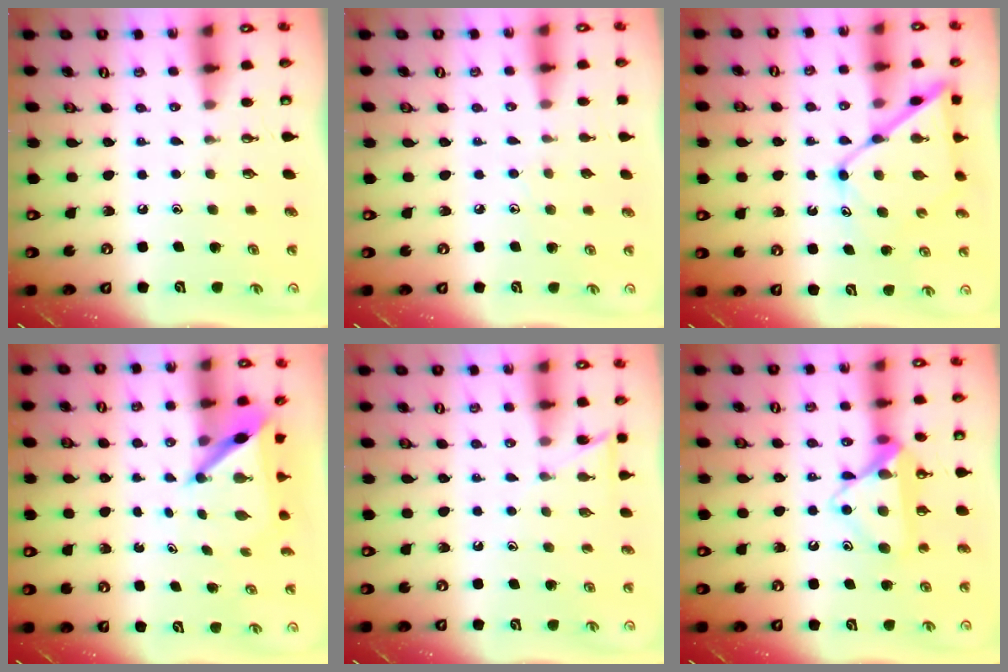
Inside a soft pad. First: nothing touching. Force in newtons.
{"total": 4.2, "press": 4.2, "slide": 0.4}
{"total": 14.1, "press": 14.1, "slide": 1.1}
{"total": 5.1, "press": 5.1, "slide": 0.5}
{"total": 6.5, "press": 6.4, "slide": 0.4}
{"total": 14.5, "press": 14.5, "slide": 0.8}